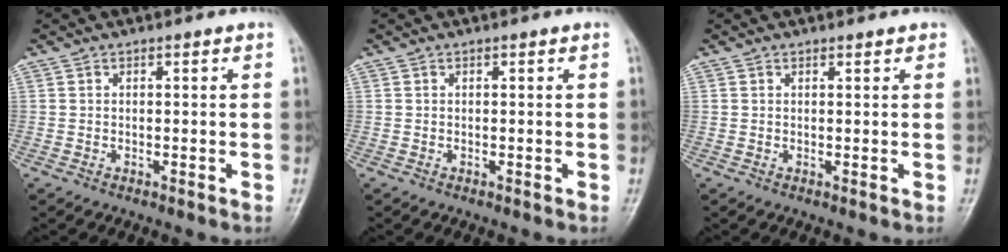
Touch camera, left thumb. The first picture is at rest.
{"total": 0.0}
{"total": 0.8, "force": [0.7, 0.4, 0.3], "torque": [-0.002, -0.003, 0.007]}